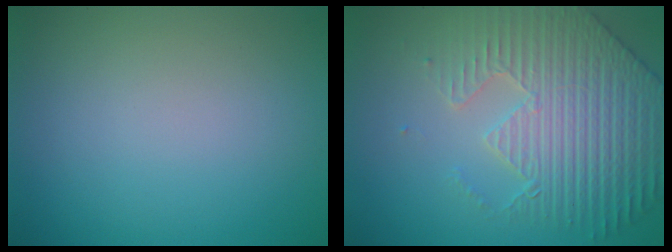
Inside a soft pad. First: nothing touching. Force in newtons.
{"total": 5.9, "press": 5.4, "slide": 2.5}